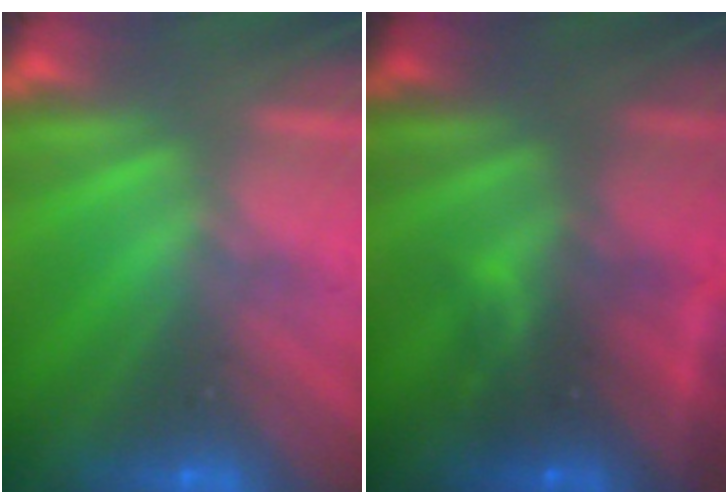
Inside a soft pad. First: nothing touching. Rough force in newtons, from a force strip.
{"total": 2.6}